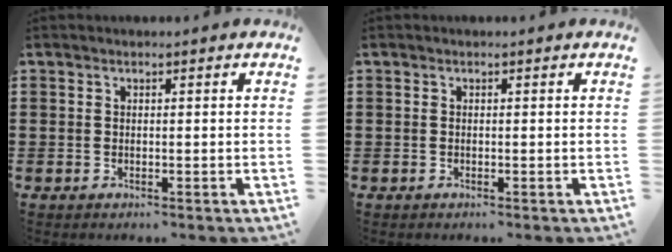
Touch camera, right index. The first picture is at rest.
{"total": 0.0}